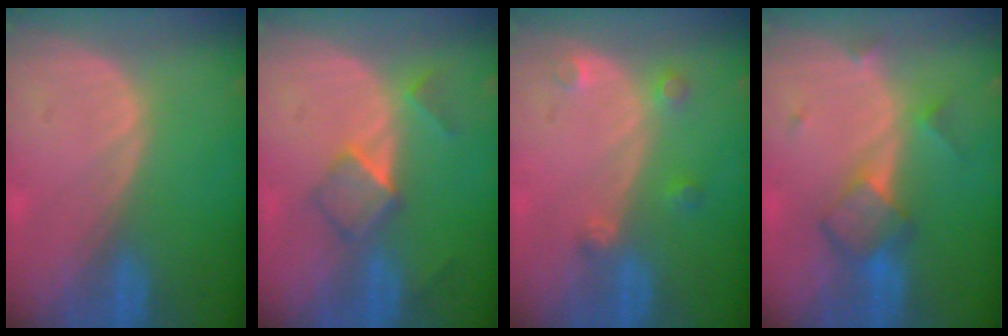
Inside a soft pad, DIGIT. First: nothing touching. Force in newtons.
{"total": 5.4, "press": 4.7, "slide": 2.5}
{"total": 2.6, "press": 2.6, "slide": 0.4}
{"total": 5.9, "press": 5.2, "slide": 2.9}